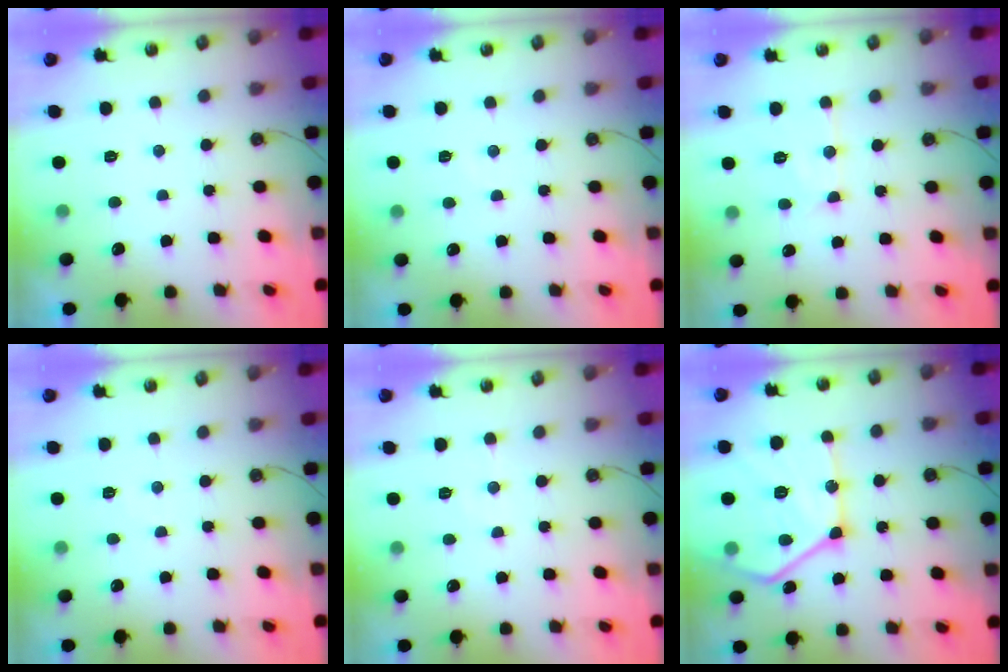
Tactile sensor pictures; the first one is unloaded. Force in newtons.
{"total": 2.0, "press": 2.0, "slide": 0.4}
{"total": 10.5, "press": 10.4, "slide": 1.0}
{"total": 2.4, "press": 2.4, "slide": 0.4}
{"total": 5.1, "press": 5.0, "slide": 0.8}
{"total": 24.1, "press": 24.0, "slide": 1.9}